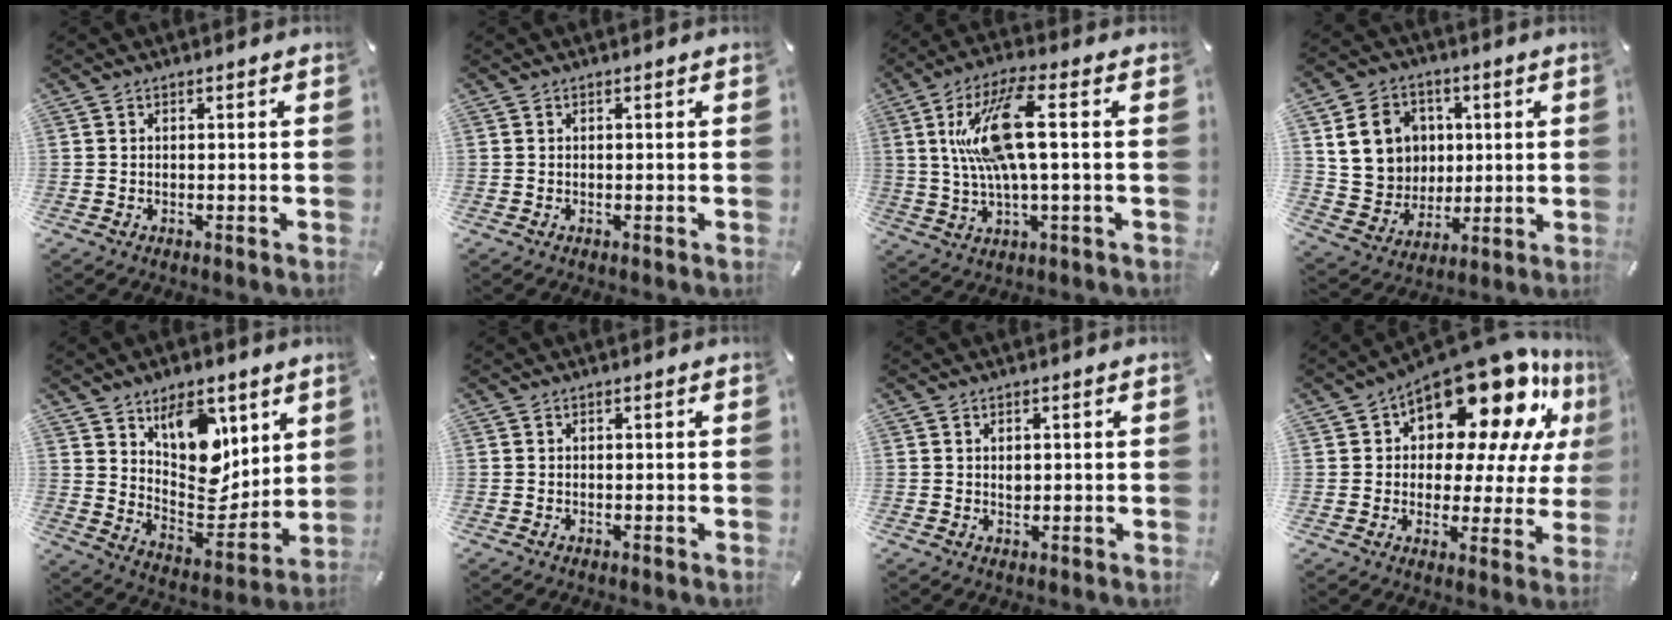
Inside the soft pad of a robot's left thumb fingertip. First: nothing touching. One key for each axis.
{"total": 0.0}
{"total": 15.5, "fx": 2.5, "fy": 4.5, "fz": 14.6, "tx": -0.297, "ty": -0.002, "tz": 0.036}
{"total": 13.8, "fx": 3.5, "fy": 12.3, "fz": 5.2, "tx": -0.094, "ty": 0.002, "tz": 0.076}
{"total": 13.9, "fx": 8.2, "fy": 8.7, "fz": 7.0, "tx": -0.082, "ty": -0.075, "tz": 0.150}
{"total": 0.0}
{"total": 1.3, "fx": 0.3, "fy": 1.0, "fz": 0.9, "tx": -0.011, "ty": 0.000, "tz": 0.004}
{"total": 20.4, "fx": 13.5, "fy": 9.4, "fz": 12.1, "tx": -0.180, "ty": -0.106, "tz": 0.226}